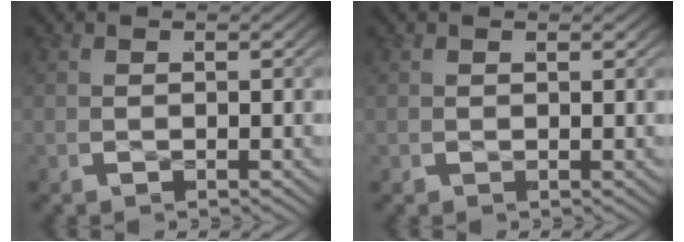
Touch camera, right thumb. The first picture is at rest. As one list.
[{"total": 0.0}]